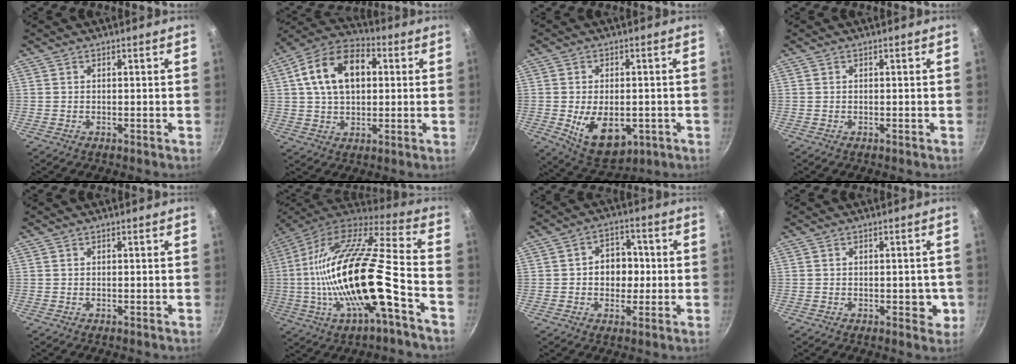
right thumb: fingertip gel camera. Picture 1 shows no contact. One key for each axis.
{"total": 15.3, "fx": 3.3, "fy": 9.9, "fz": 11.2, "tx": -0.170, "ty": 0.022, "tz": 0.040}
{"total": 11.7, "fx": -2.6, "fy": 7.2, "fz": 8.8, "tx": -0.113, "ty": -0.005, "tz": -0.020}
{"total": 0.0}
{"total": 0.0}
{"total": 25.7, "fx": -6.6, "fy": 7.2, "fz": 23.8, "tx": -0.421, "ty": 0.023, "tz": -0.124}
{"total": 8.0, "fx": 0.0, "fy": 6.2, "fz": 4.9, "tx": -0.030, "ty": 0.012, "tz": -0.006}
{"total": 3.7, "fx": -0.6, "fy": 2.3, "fz": 2.8, "tx": -0.012, "ty": 0.006, "tz": -0.008}